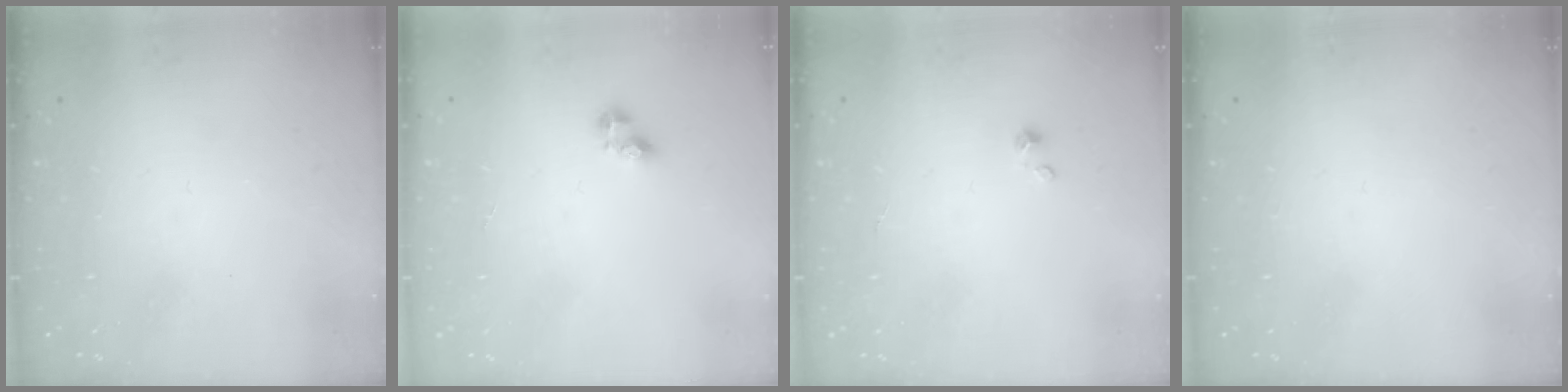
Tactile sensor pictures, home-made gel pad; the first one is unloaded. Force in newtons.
{"total": 3.5, "press": 3.5, "slide": 0.4}
{"total": 0.7, "press": 0.7, "slide": 0.1}
{"total": 0.0}